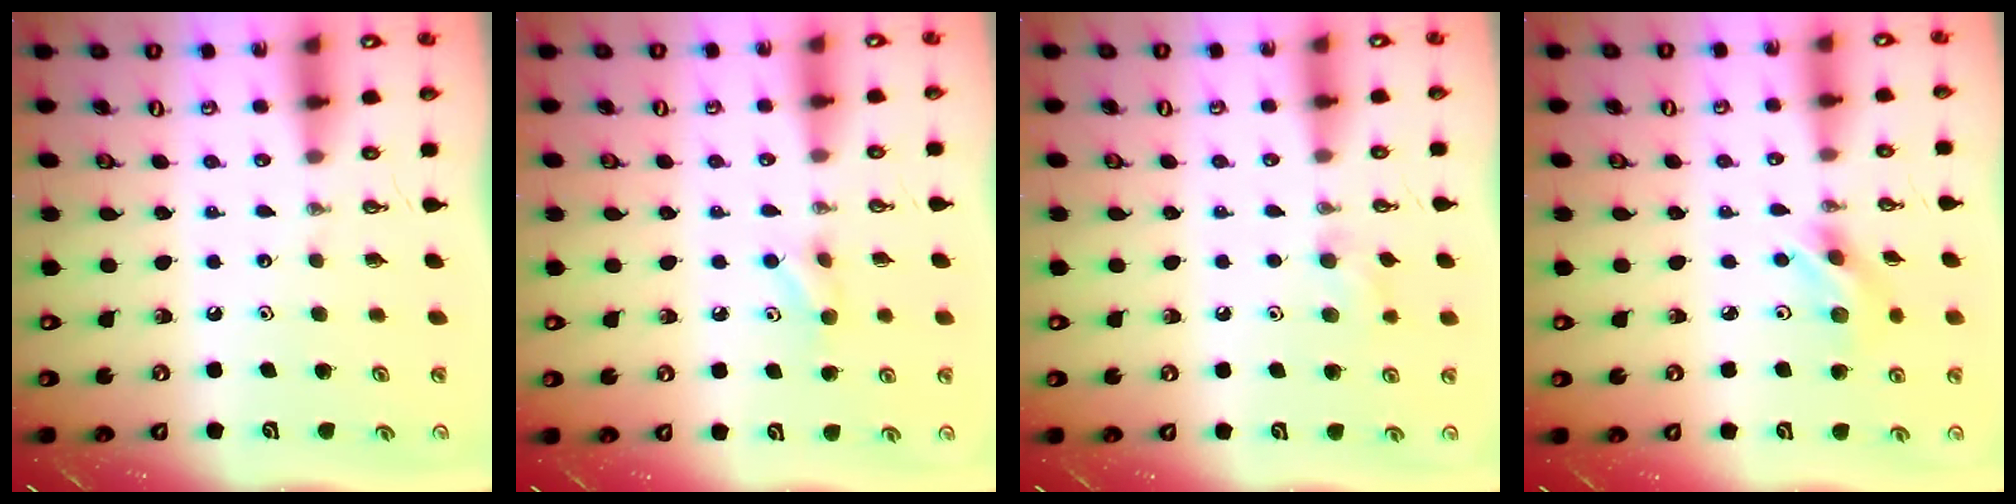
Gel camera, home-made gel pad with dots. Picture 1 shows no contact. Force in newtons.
{"total": 5.3, "press": 5.3, "slide": 0.6}
{"total": 6.9, "press": 6.7, "slide": 1.3}
{"total": 5.2, "press": 5.2, "slide": 0.2}